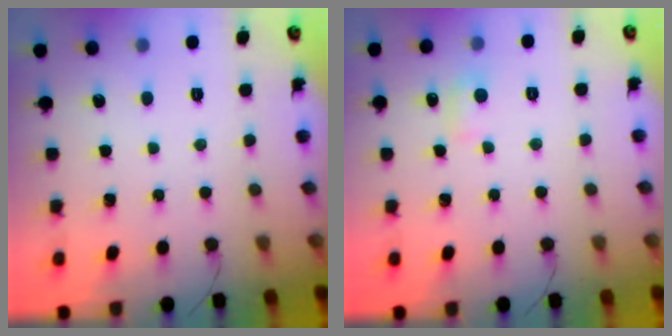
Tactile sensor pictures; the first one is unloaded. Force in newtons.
{"total": 5.7, "press": 5.4, "slide": 1.8}